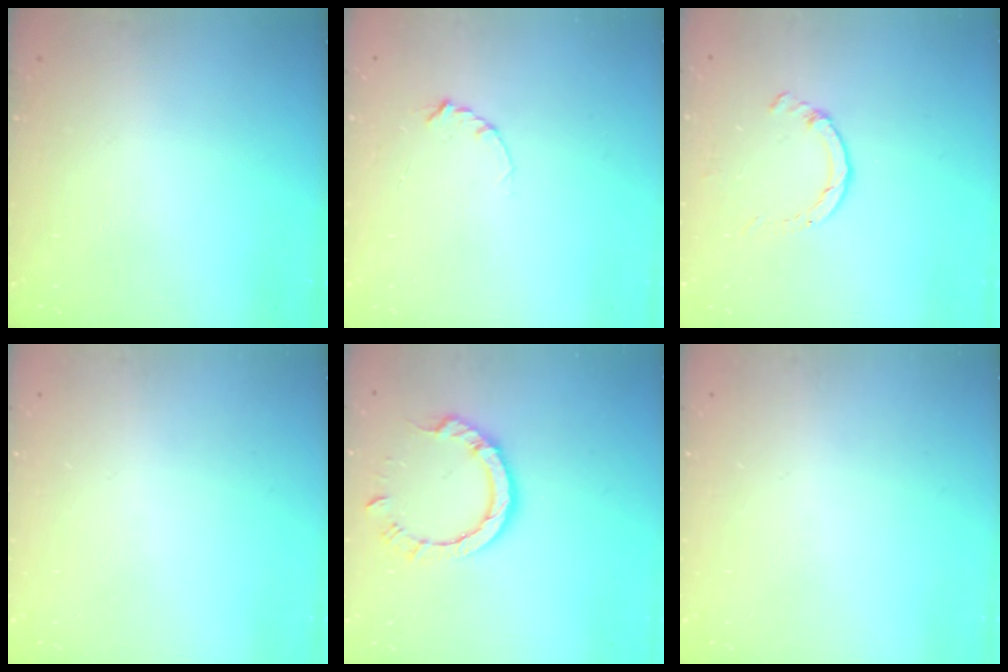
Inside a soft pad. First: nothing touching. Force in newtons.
{"total": 2.9, "press": 2.9, "slide": 0.3}
{"total": 2.6, "press": 2.6, "slide": 0.4}
{"total": 0.0}
{"total": 8.5, "press": 8.4, "slide": 1.0}
{"total": 0.0}